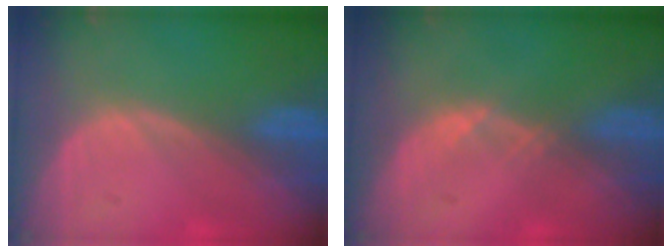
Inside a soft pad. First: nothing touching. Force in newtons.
{"total": 0.8, "press": 0.8, "slide": 0.1}